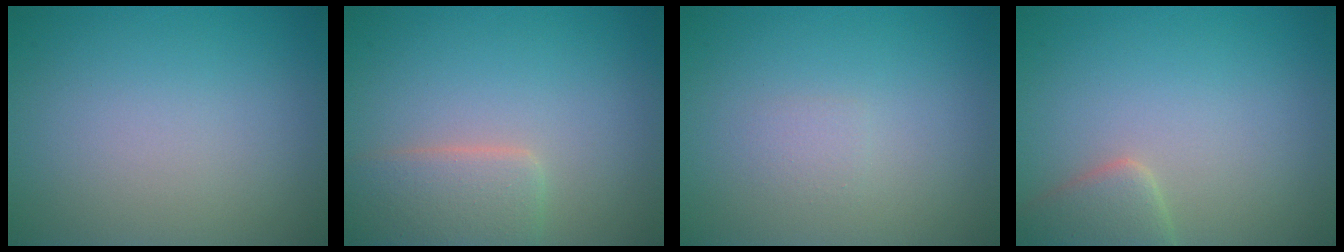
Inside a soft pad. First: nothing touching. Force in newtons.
{"total": 3.7, "press": 3.7, "slide": 0.2}
{"total": 0.8, "press": 0.8, "slide": 0.1}
{"total": 3.0, "press": 3.0, "slide": 0.2}